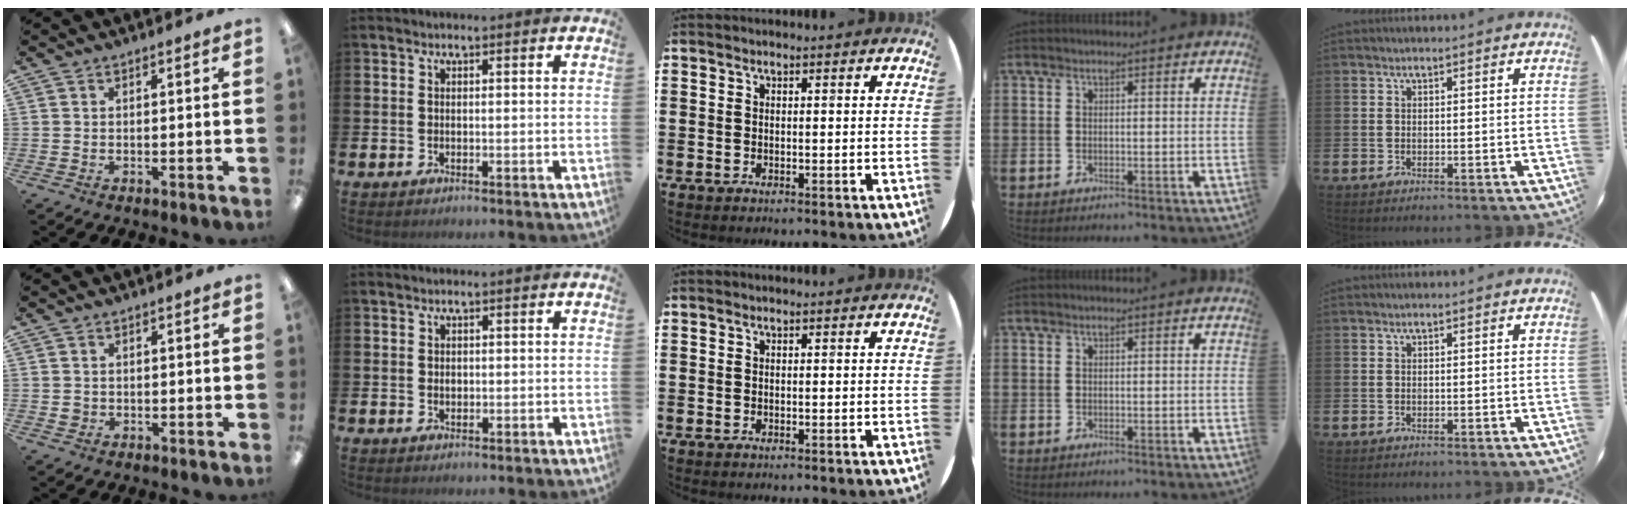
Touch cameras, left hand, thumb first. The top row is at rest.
{"thumb": {"total": 1.4, "force": [0.4, 1.4, 0.2], "torque": [-0.007, 0.004, 0.006]}, "index": {"total": 0.9, "force": [0.1, 0.7, 0.5], "torque": [0.005, 0.000, -0.002]}}